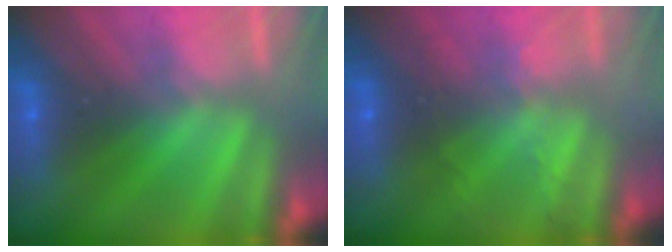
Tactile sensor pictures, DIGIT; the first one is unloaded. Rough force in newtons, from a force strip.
{"total": 2.1}